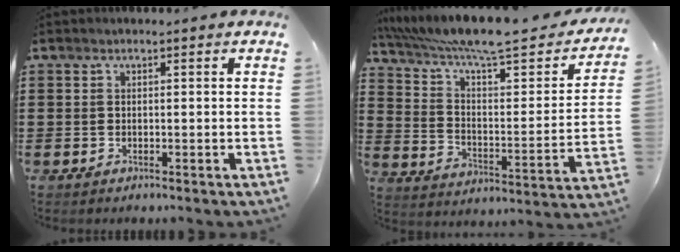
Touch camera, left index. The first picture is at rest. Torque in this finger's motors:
{"motor_torque": [1.08, -1.06, 1.05, 0.16]}